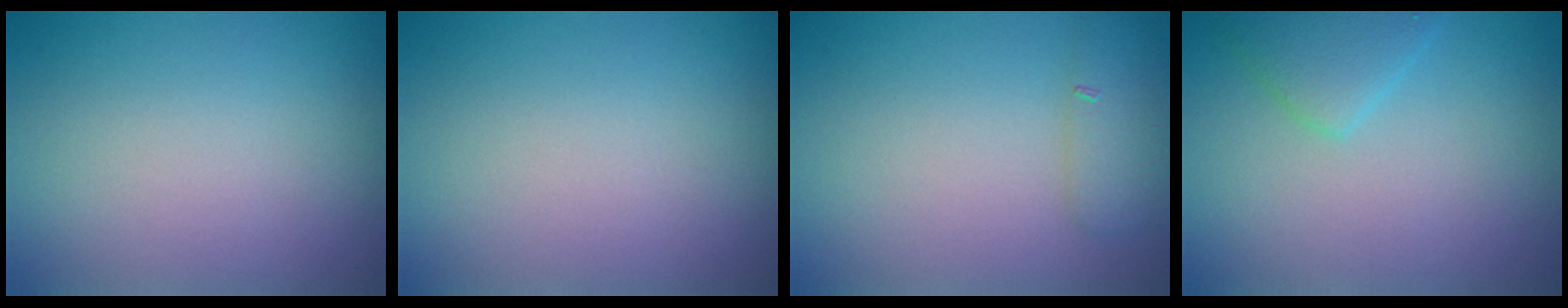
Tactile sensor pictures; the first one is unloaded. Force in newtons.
{"total": 0.0}
{"total": 1.9, "press": 1.9, "slide": 0.1}
{"total": 2.6, "press": 2.6, "slide": 0.1}